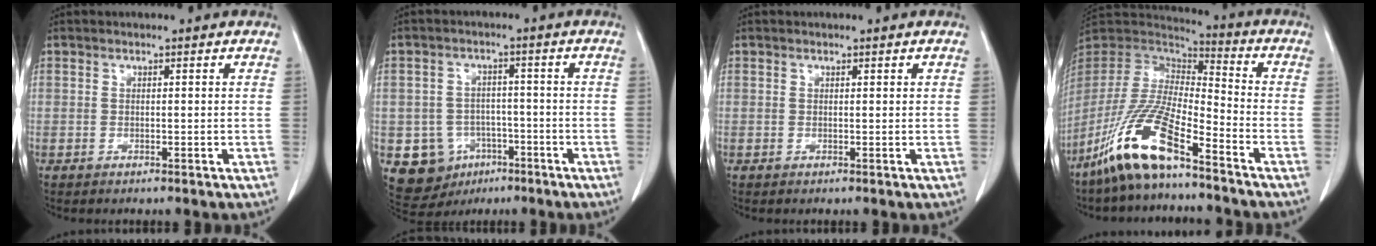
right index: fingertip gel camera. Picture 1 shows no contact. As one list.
[{"total": 8.9, "force": [-3.3, 8.1, 2.0], "torque": [-0.047, 0.014, -0.037]}, {"total": 0.0}, {"total": 15.1, "force": [-10.0, 2.3, 11.0], "torque": [-0.230, -0.017, -0.192]}]